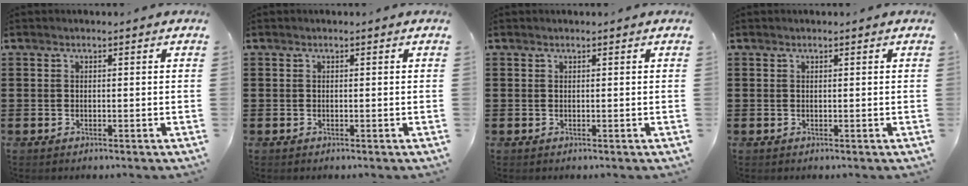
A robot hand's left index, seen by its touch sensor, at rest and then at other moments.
{"total": 0.0}
{"total": 0.0}
{"total": 0.0}